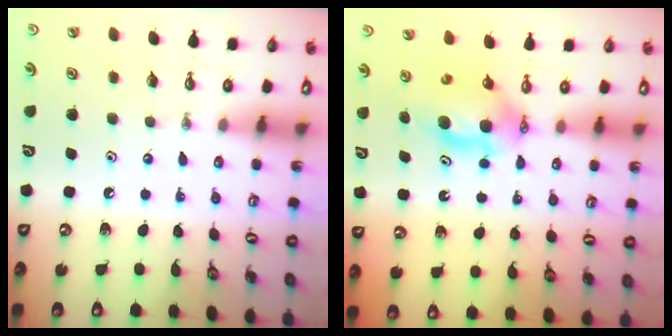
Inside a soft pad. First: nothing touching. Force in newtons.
{"total": 6.4, "press": 6.1, "slide": 2.1}